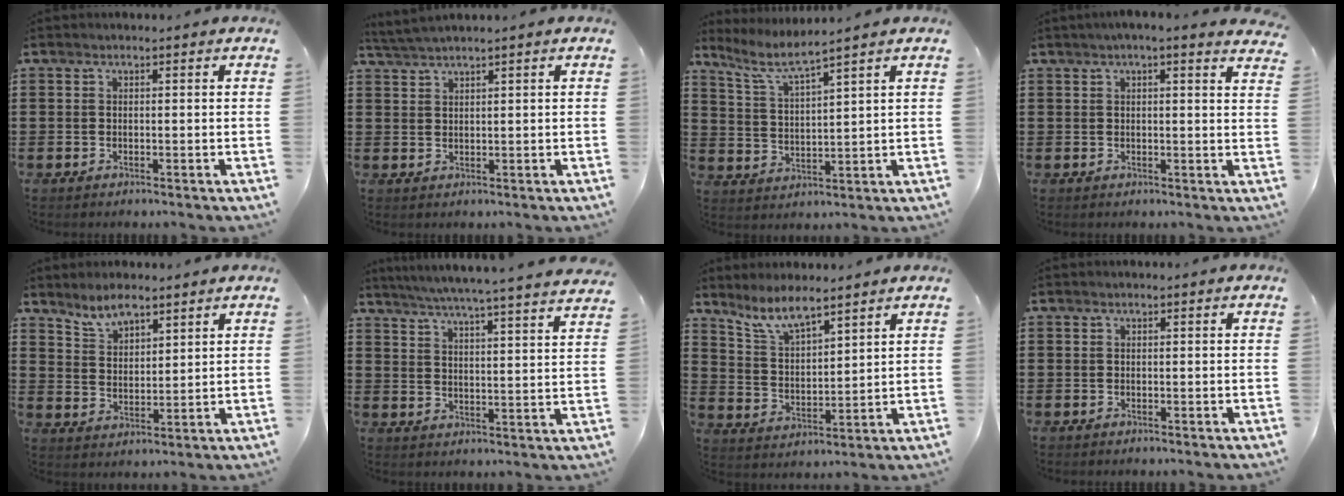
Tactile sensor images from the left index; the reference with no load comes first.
{"total": 2.1, "force": [1.8, -0.5, 0.8], "torque": [-0.019, 0.001, 0.036]}
{"total": 4.8, "force": [3.9, 0.1, 2.8], "torque": [-0.071, -0.017, 0.064]}
{"total": 2.5, "force": [1.9, 0.0, 1.6], "torque": [-0.036, 0.001, 0.034]}
{"total": 5.0, "force": [4.5, 1.5, 1.6], "torque": [-0.045, -0.006, 0.084]}
{"total": 5.5, "force": [5.0, -1.1, 2.0], "torque": [-0.058, -0.041, 0.081]}
{"total": 6.6, "force": [5.9, 0.8, 2.8], "torque": [-0.074, -0.021, 0.107]}
{"total": 0.0}